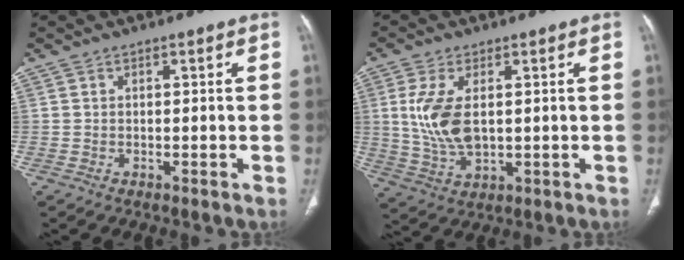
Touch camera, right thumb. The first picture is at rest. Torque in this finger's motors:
{"motor_torque": [-0.67, 1.61, 0.70, 0.46, 0.04]}